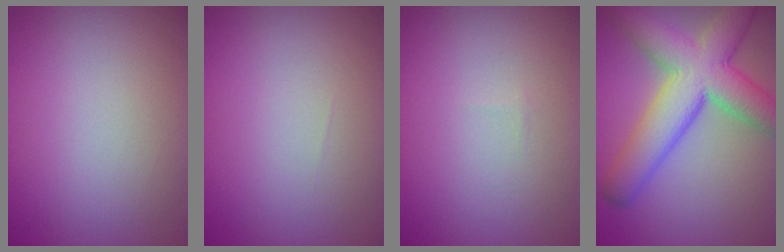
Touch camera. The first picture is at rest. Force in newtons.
{"total": 0.0}
{"total": 0.0}
{"total": 9.0, "press": 9.0, "slide": 0.4}